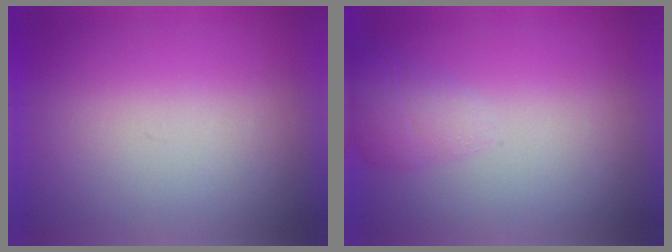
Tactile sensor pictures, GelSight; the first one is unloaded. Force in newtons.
{"total": 2.1}